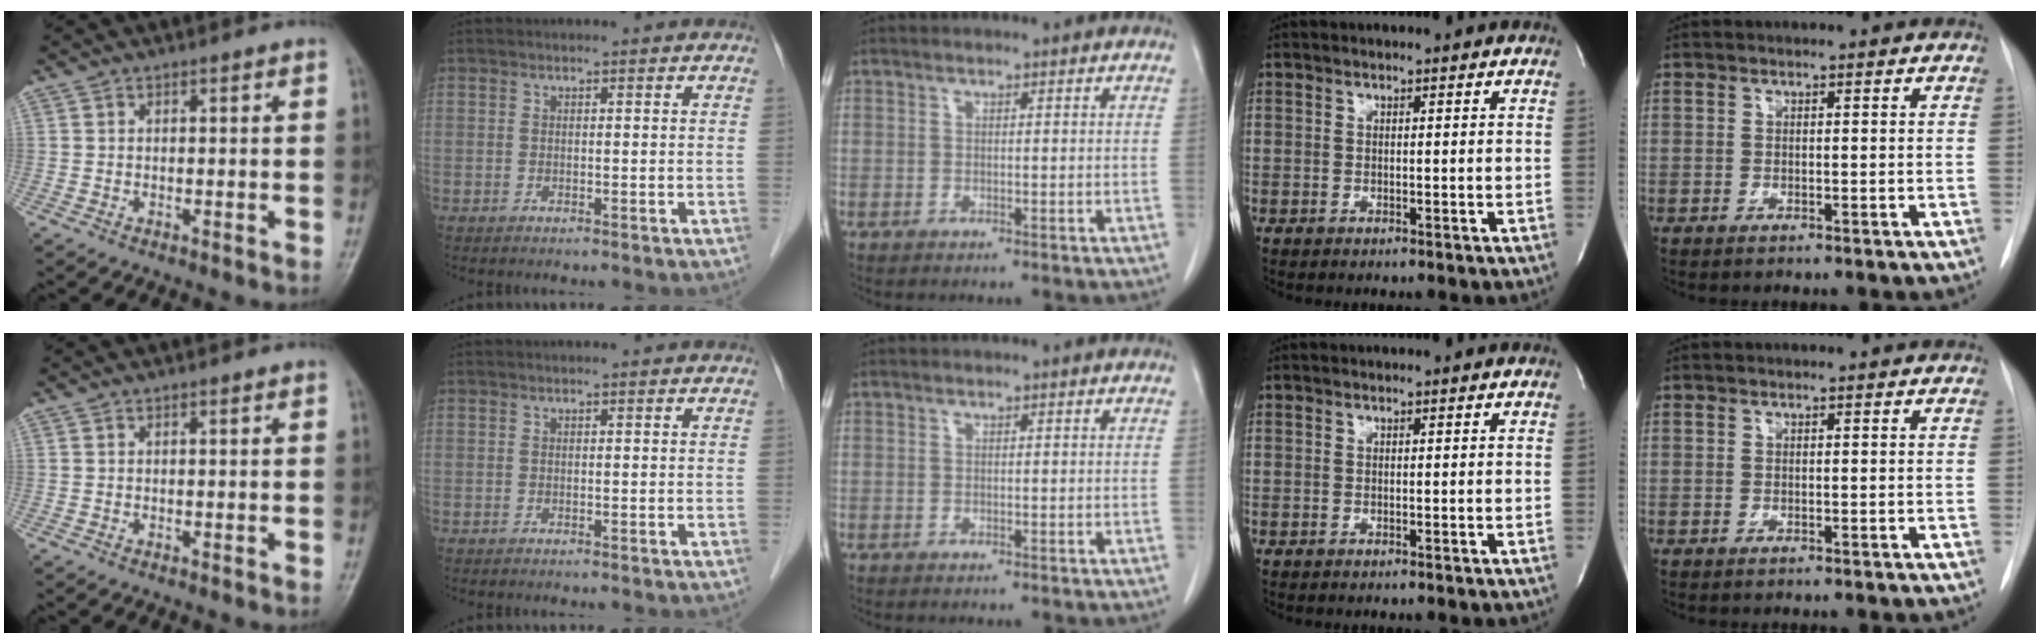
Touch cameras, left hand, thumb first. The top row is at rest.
{}